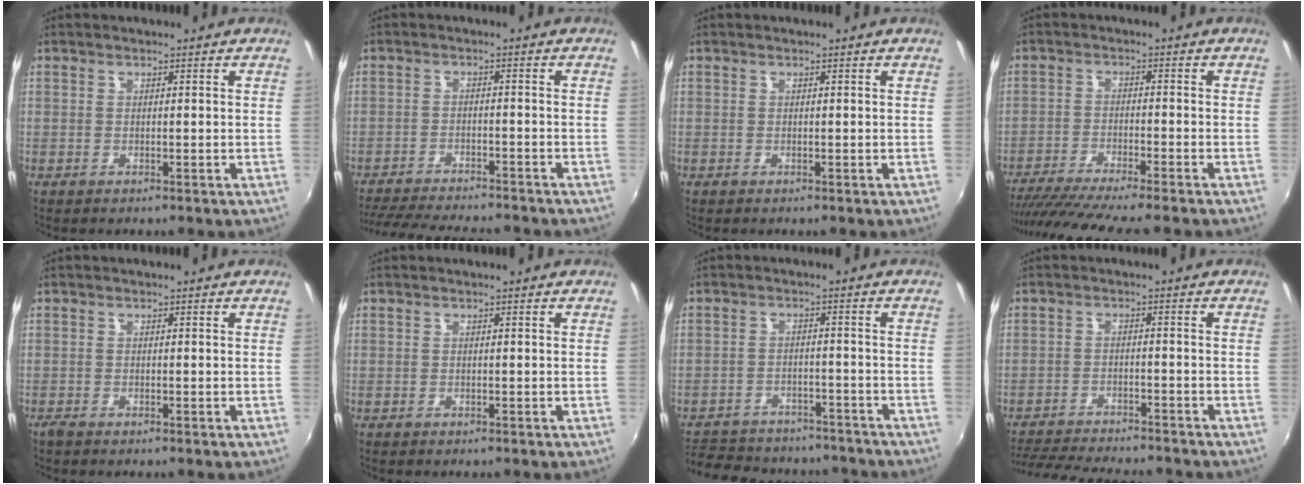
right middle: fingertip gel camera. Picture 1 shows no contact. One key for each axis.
{"total": 14.6, "fx": -13.1, "fy": 2.3, "fz": 6.1, "tx": -0.133, "ty": -0.020, "tz": -0.199}
{"total": 0.0}
{"total": 11.8, "fx": -10.3, "fy": -0.8, "fz": 5.6, "tx": -0.118, "ty": -0.030, "tz": -0.169}
{"total": 0.9, "fx": -0.8, "fy": 0.1, "fz": 0.4, "tx": -0.009, "ty": -0.005, "tz": -0.017}
{"total": 0.0}
{"total": 19.9, "fx": -16.7, "fy": 7.8, "fz": 7.3, "tx": -0.165, "ty": 0.015, "tz": -0.221}
{"total": 14.5, "fx": -13.1, "fy": 2.4, "fz": 5.8, "tx": -0.129, "ty": -0.019, "tz": -0.197}